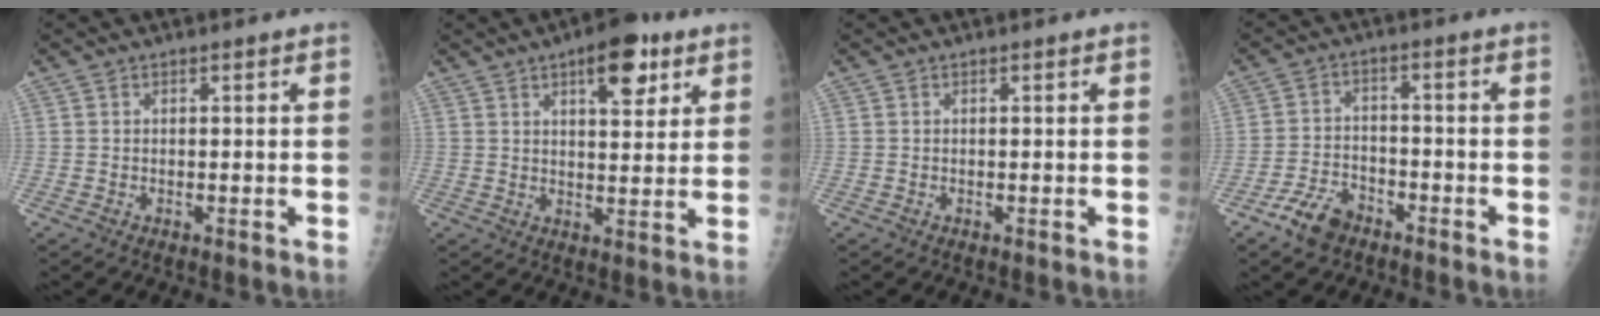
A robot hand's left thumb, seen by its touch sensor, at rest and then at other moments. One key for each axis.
{"total": 9.3, "fx": 4.9, "fy": 3.9, "fz": 6.9, "tx": -0.074, "ty": -0.019, "tz": 0.067}
{"total": 0.0}
{"total": 6.4, "fx": -4.5, "fy": 3.6, "fz": 2.7, "tx": -0.048, "ty": 0.024, "tz": -0.084}